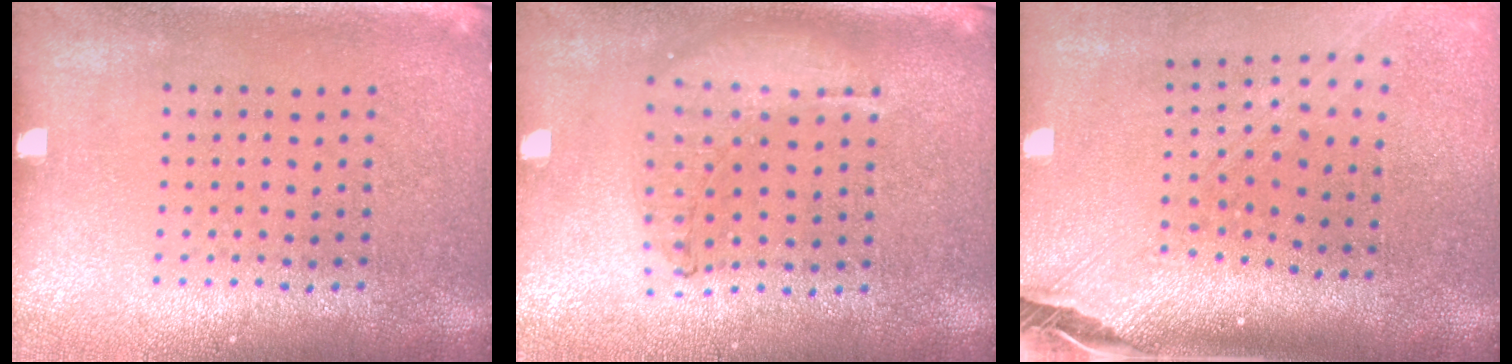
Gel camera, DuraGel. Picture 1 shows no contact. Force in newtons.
{"total": 1.0, "press": 1.0, "slide": 0.2}
{"total": 2.9, "press": 2.0, "slide": 2.0}